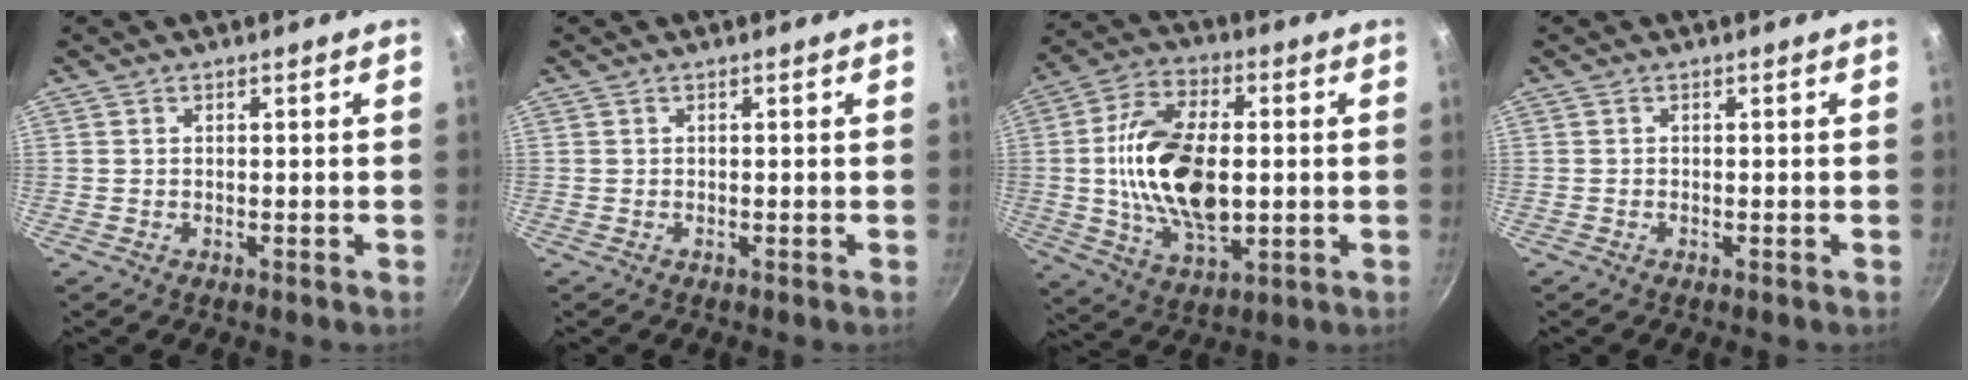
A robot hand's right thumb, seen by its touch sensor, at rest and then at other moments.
{"total": 0.0}
{"total": 19.2, "force": [0.2, 10.4, 16.1], "torque": [-0.295, 0.002, 0.008]}
{"total": 0.0}